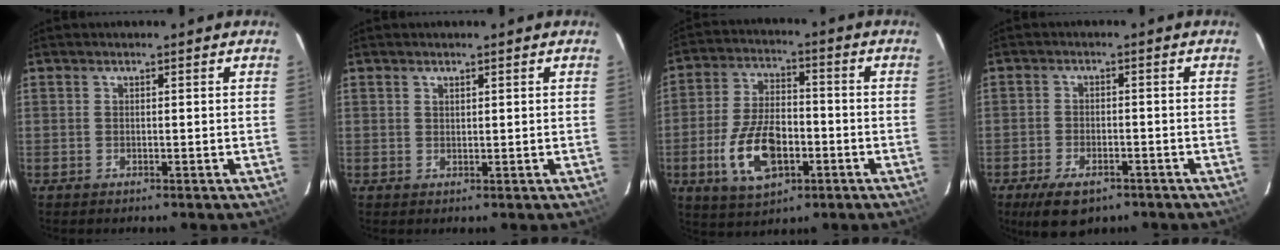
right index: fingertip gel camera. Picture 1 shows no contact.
{"total": 0.7, "force": [0.7, 0.1, -0.1], "torque": [0.003, 0.000, 0.013]}
{"total": 13.6, "force": [-4.6, 7.2, 10.5], "torque": [-0.216, 0.000, -0.072]}
{"total": 7.7, "force": [-5.3, 3.6, 4.3], "torque": [-0.100, -0.015, -0.083]}